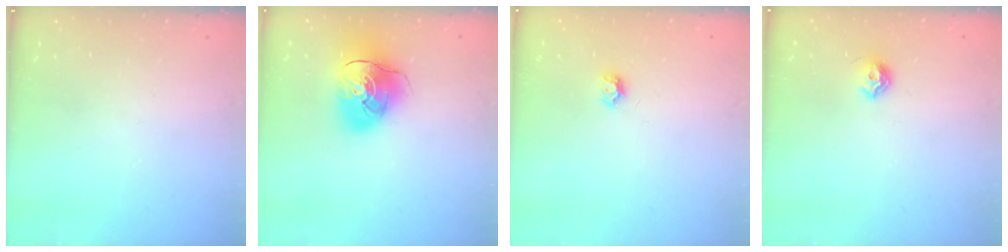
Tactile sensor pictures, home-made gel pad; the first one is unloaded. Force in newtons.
{"total": 16.2, "press": 16.0, "slide": 2.6}
{"total": 5.3, "press": 5.2, "slide": 0.4}
{"total": 6.8, "press": 6.7, "slide": 1.1}